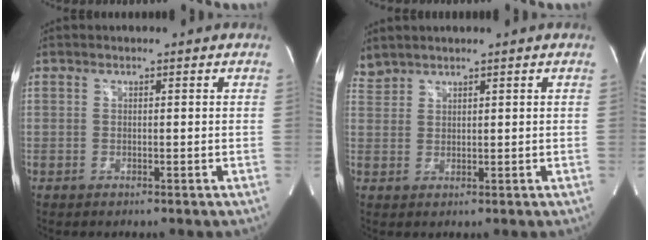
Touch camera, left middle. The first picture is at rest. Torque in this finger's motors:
{"motor_torque": [0.00, -0.13, -0.07, -0.01]}